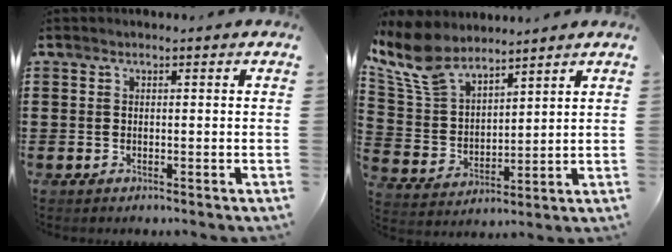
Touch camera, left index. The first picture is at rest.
{"total": 9.2, "force": [7.9, 3.1, 3.6], "torque": [-0.103, -0.027, 0.150]}